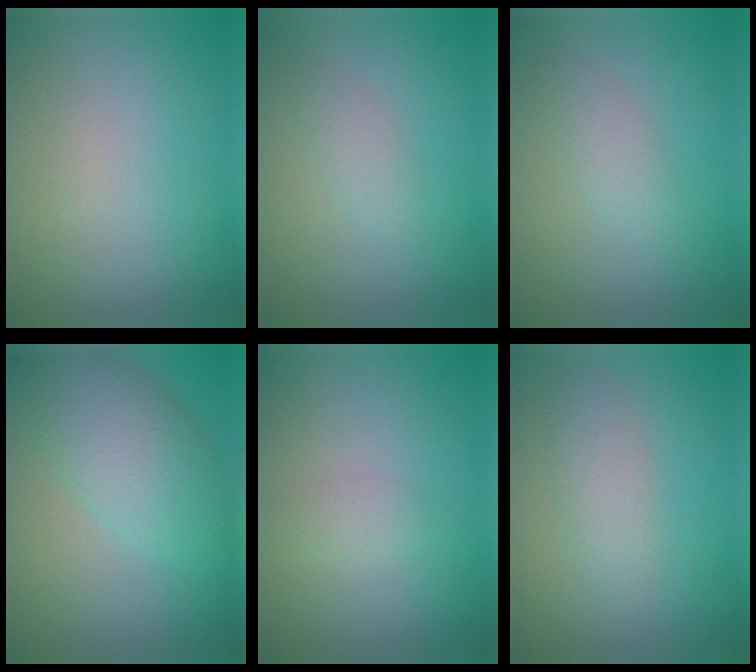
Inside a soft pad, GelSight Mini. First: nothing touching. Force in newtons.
{"total": 1.4, "press": 1.4, "slide": 0.1}
{"total": 1.7, "press": 1.7, "slide": 0.1}
{"total": 6.1, "press": 6.1, "slide": 0.2}
{"total": 1.1, "press": 1.1, "slide": 0.0}
{"total": 2.2, "press": 2.2, "slide": 0.1}